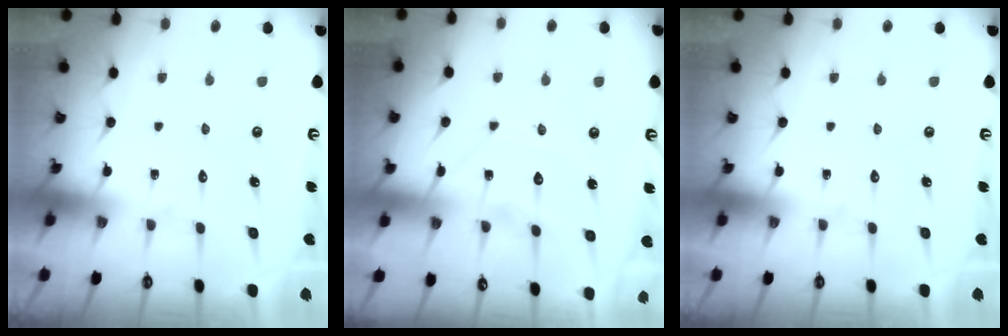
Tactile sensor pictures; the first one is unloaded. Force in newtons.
{"total": 8.7, "press": 8.7, "slide": 0.5}
{"total": 0.0}